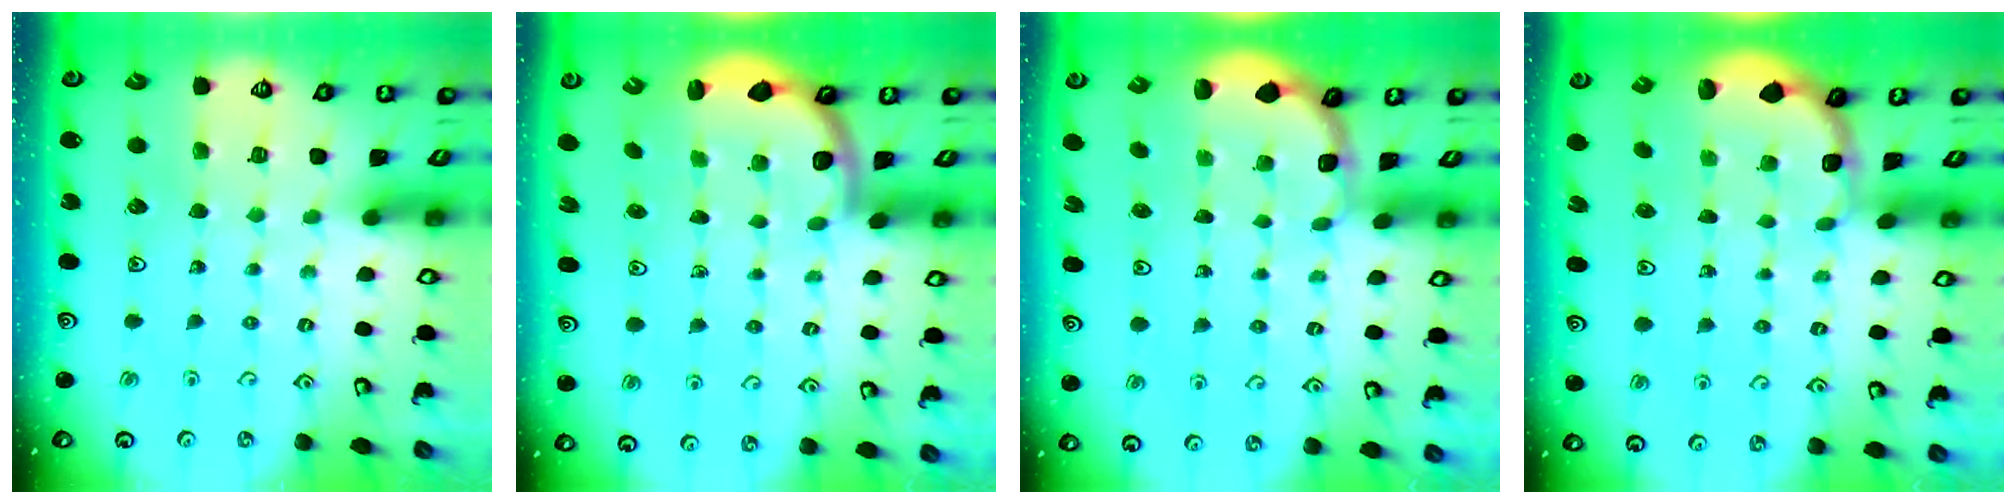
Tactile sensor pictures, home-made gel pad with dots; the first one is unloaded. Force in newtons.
{"total": 2.6, "press": 2.5, "slide": 0.7}
{"total": 1.9, "press": 1.8, "slide": 0.7}
{"total": 1.9, "press": 1.8, "slide": 0.7}